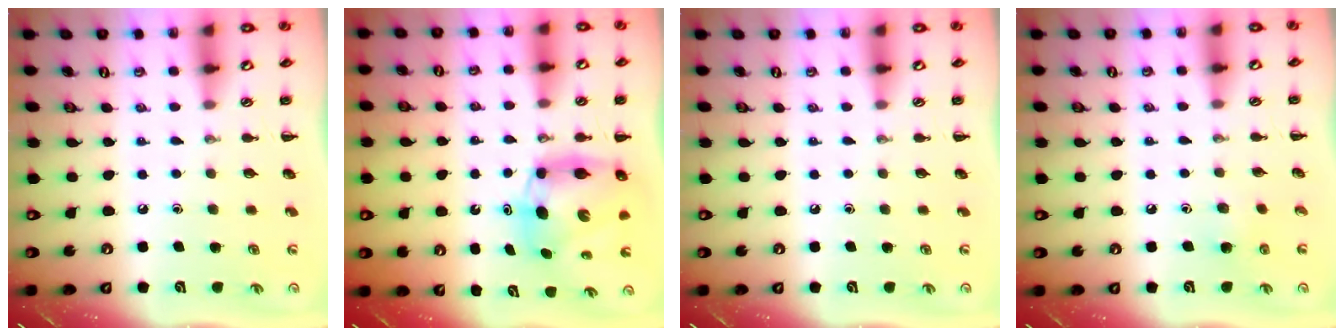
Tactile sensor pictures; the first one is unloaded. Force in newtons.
{"total": 7.1, "press": 6.9, "slide": 1.8}
{"total": 0.0}
{"total": 4.1, "press": 3.9, "slide": 1.4}